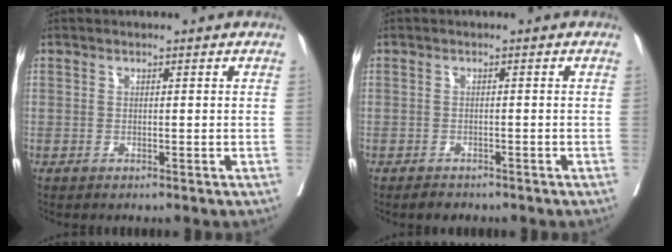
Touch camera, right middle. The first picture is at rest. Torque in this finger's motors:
{"motor_torque": [0.38, -0.33, -0.03, -0.01]}